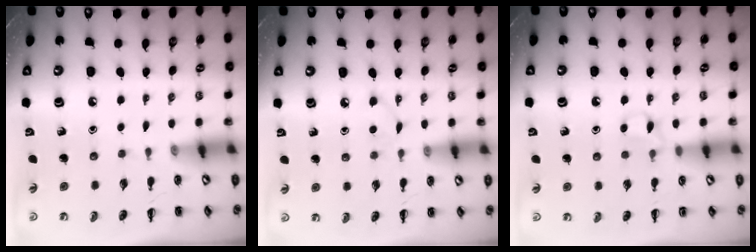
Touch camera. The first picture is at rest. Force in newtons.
{"total": 2.9, "press": 2.7, "slide": 0.9}
{"total": 4.4, "press": 4.1, "slide": 1.5}